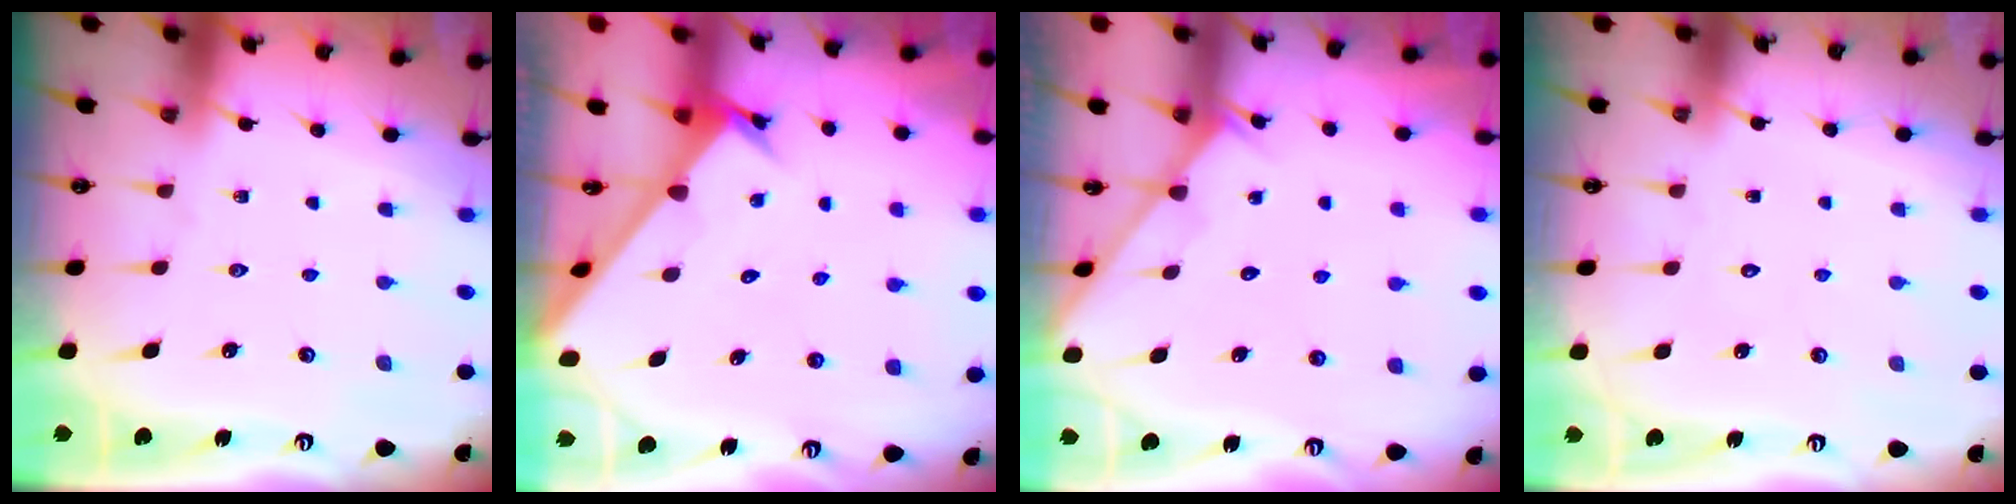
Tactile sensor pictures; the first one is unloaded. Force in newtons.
{"total": 2.4, "press": 2.4, "slide": 0.1}
{"total": 2.9, "press": 2.9, "slide": 0.3}
{"total": 1.6, "press": 1.6, "slide": 0.0}